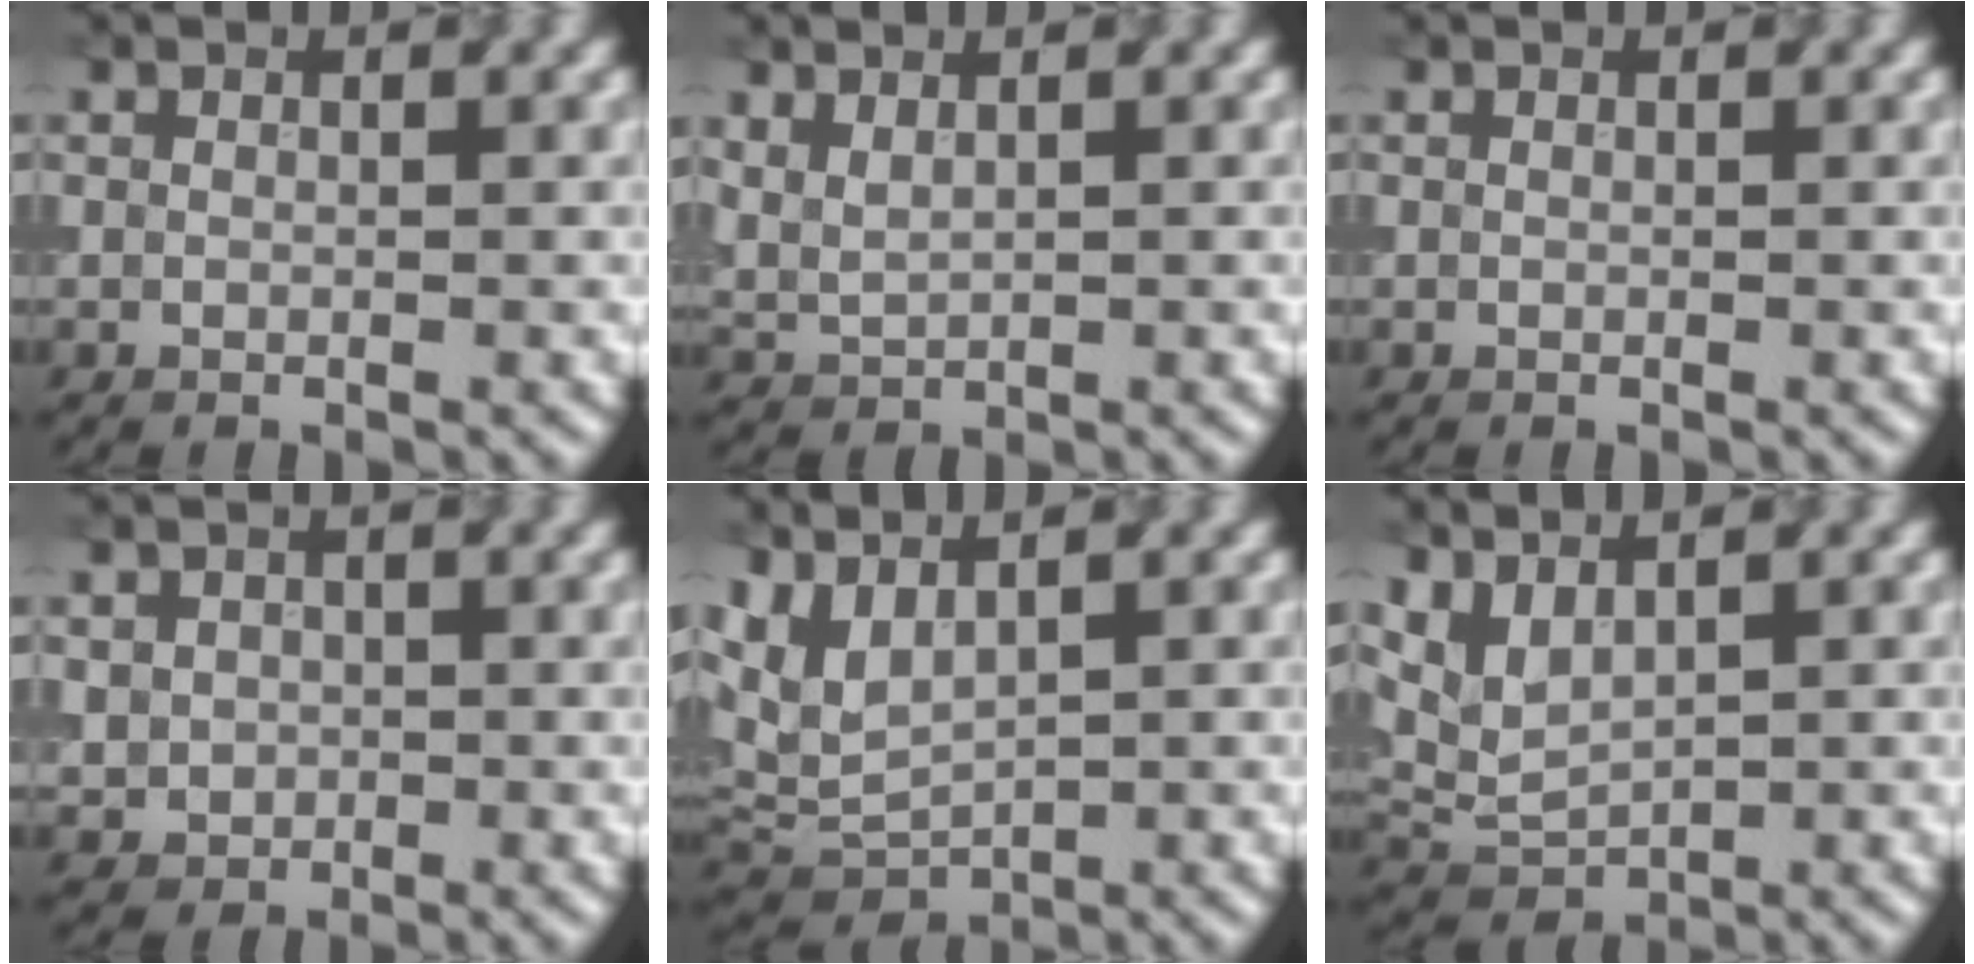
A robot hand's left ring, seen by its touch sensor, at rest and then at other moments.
{"total": 1.7, "force": [1.2, 0.7, 0.9], "torque": [-0.024, -0.002, 0.032]}
{"total": 0.0}
{"total": 2.1, "force": [-0.1, 2.0, 0.7], "torque": [-0.008, -0.004, 0.000]}
{"total": 4.1, "force": [1.7, 2.1, 3.1], "torque": [-0.081, -0.003, 0.041]}
{"total": 3.3, "force": [1.9, 1.6, 2.2], "torque": [-0.057, -0.002, 0.047]}